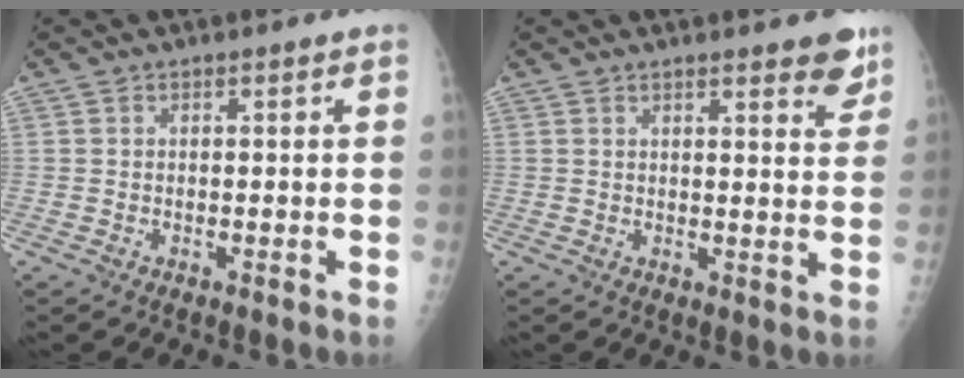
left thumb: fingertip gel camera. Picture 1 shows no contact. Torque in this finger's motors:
{"motor_torque": [0.04, 0.05, -0.26, -0.26, 0.04]}